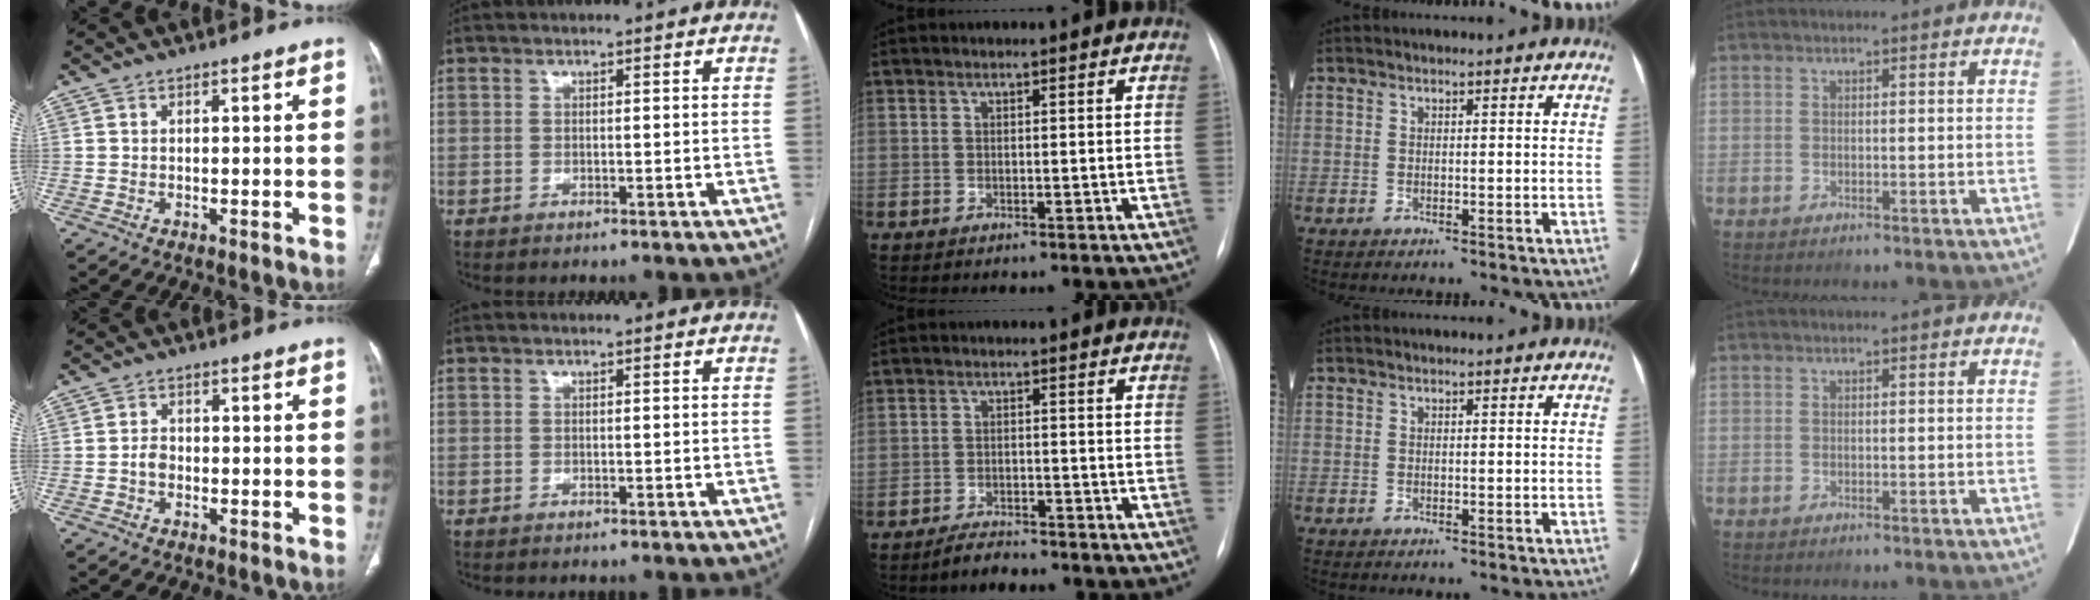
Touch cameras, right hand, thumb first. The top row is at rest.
{"thumb": {"total": 2.1, "force": [-0.6, 1.5, 1.2], "torque": [-0.017, 0.009, -0.015]}, "middle": {"total": 3.2, "force": [-2.9, 0.8, 1.0], "torque": [-0.029, -0.006, -0.047]}}